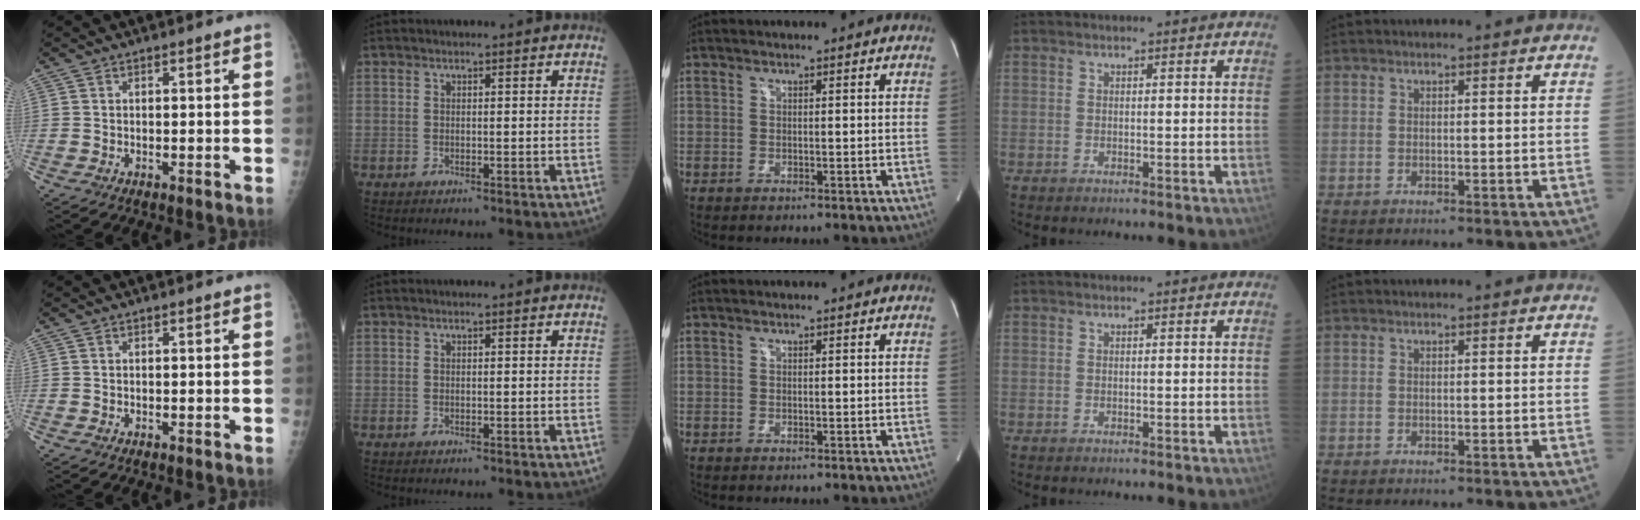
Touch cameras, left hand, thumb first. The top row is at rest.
{}